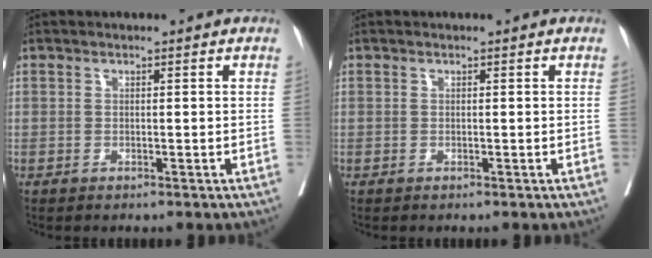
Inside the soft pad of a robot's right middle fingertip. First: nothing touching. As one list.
[{"total": 0.0}]